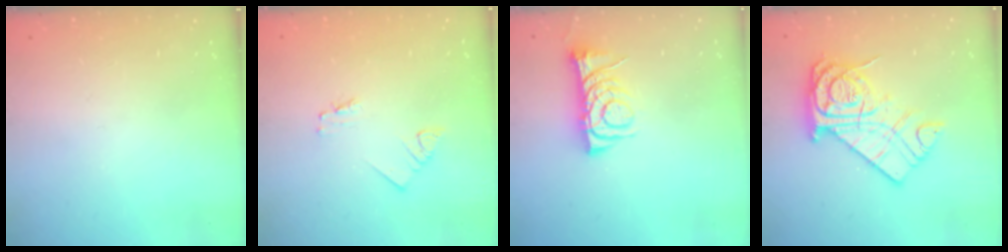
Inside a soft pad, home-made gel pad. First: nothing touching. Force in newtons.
{"total": 1.2, "press": 1.2, "slide": 0.1}
{"total": 8.0, "press": 7.9, "slide": 1.1}
{"total": 16.8, "press": 16.7, "slide": 1.7}